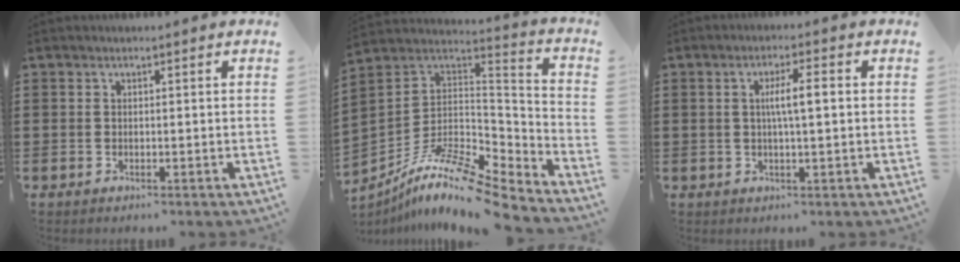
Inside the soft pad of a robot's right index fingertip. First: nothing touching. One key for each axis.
{"total": 11.8, "fx": -8.9, "fy": 2.6, "fz": 7.2, "tx": -0.145, "ty": 0.008, "tz": -0.178}
{"total": 4.2, "fx": 0.3, "fy": 0.5, "fz": 4.1, "tx": -0.076, "ty": 0.001, "tz": 0.000}